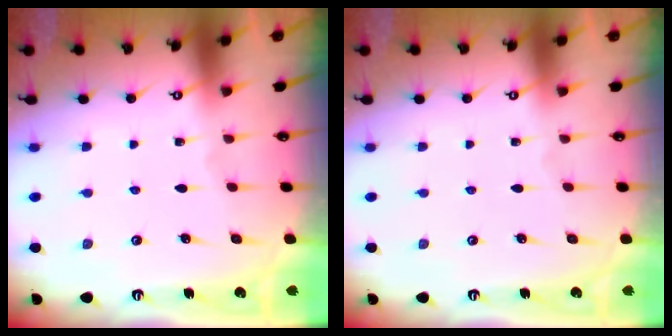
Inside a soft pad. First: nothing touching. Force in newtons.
{"total": 0.0}